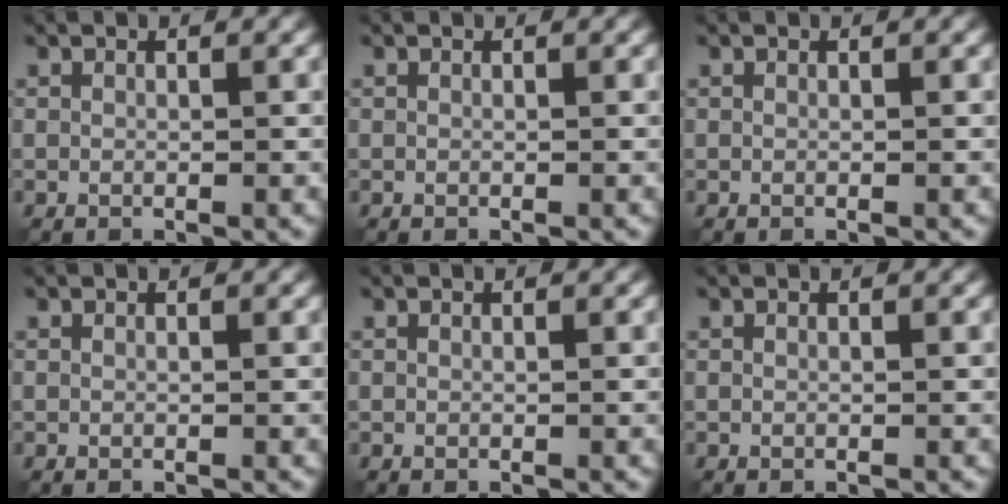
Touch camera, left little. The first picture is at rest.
{"total": 0.0}
{"total": 0.0}
{"total": 0.0}
{"total": 0.0}
{"total": 0.0}